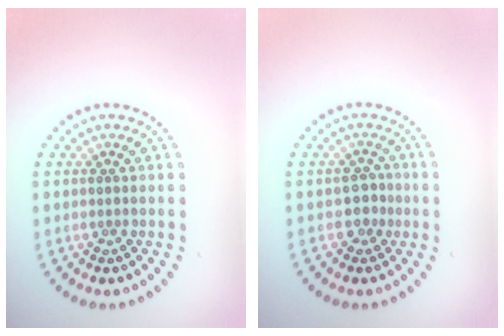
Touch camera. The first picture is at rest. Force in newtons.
{"total": 1.6, "press": 1.3, "slide": 1.0}